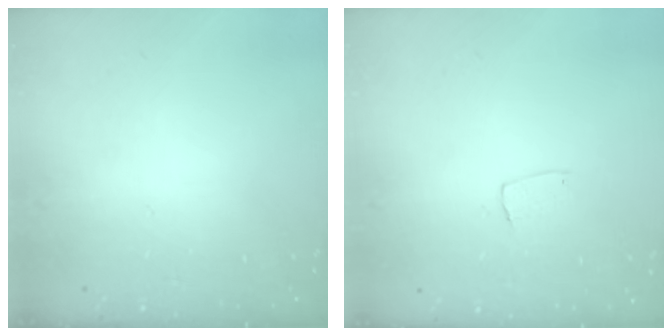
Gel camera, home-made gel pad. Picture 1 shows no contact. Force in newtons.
{"total": 3.7, "press": 3.7, "slide": 0.2}